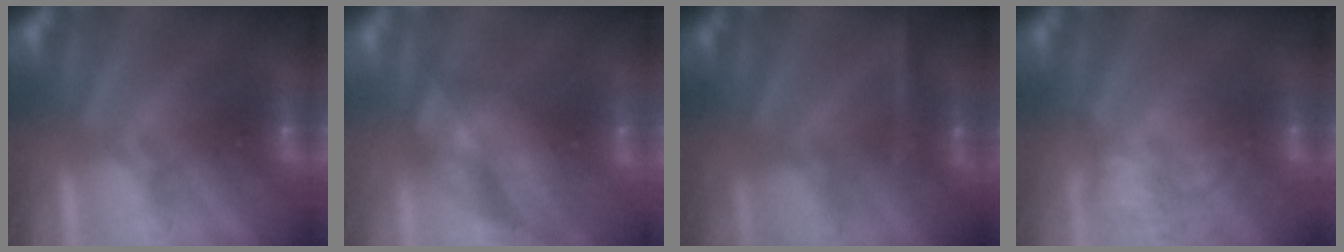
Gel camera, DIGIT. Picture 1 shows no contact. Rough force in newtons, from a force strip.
{"total": 3.9}
{"total": 2.4}
{"total": 2.1}